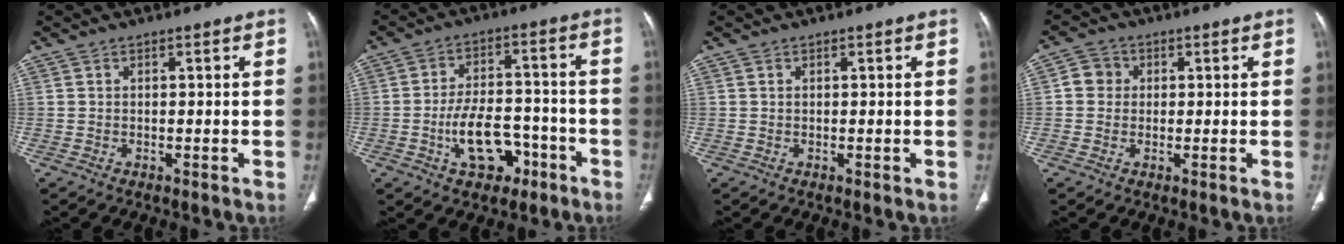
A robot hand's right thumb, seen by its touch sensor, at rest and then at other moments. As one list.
[{"total": 11.0, "force": [-5.2, 6.7, 7.0], "torque": [-0.089, 0.053, -0.073]}, {"total": 0.0}, {"total": 3.7, "force": [0.4, 3.5, 1.3], "torque": [-0.005, 0.007, 0.002]}]